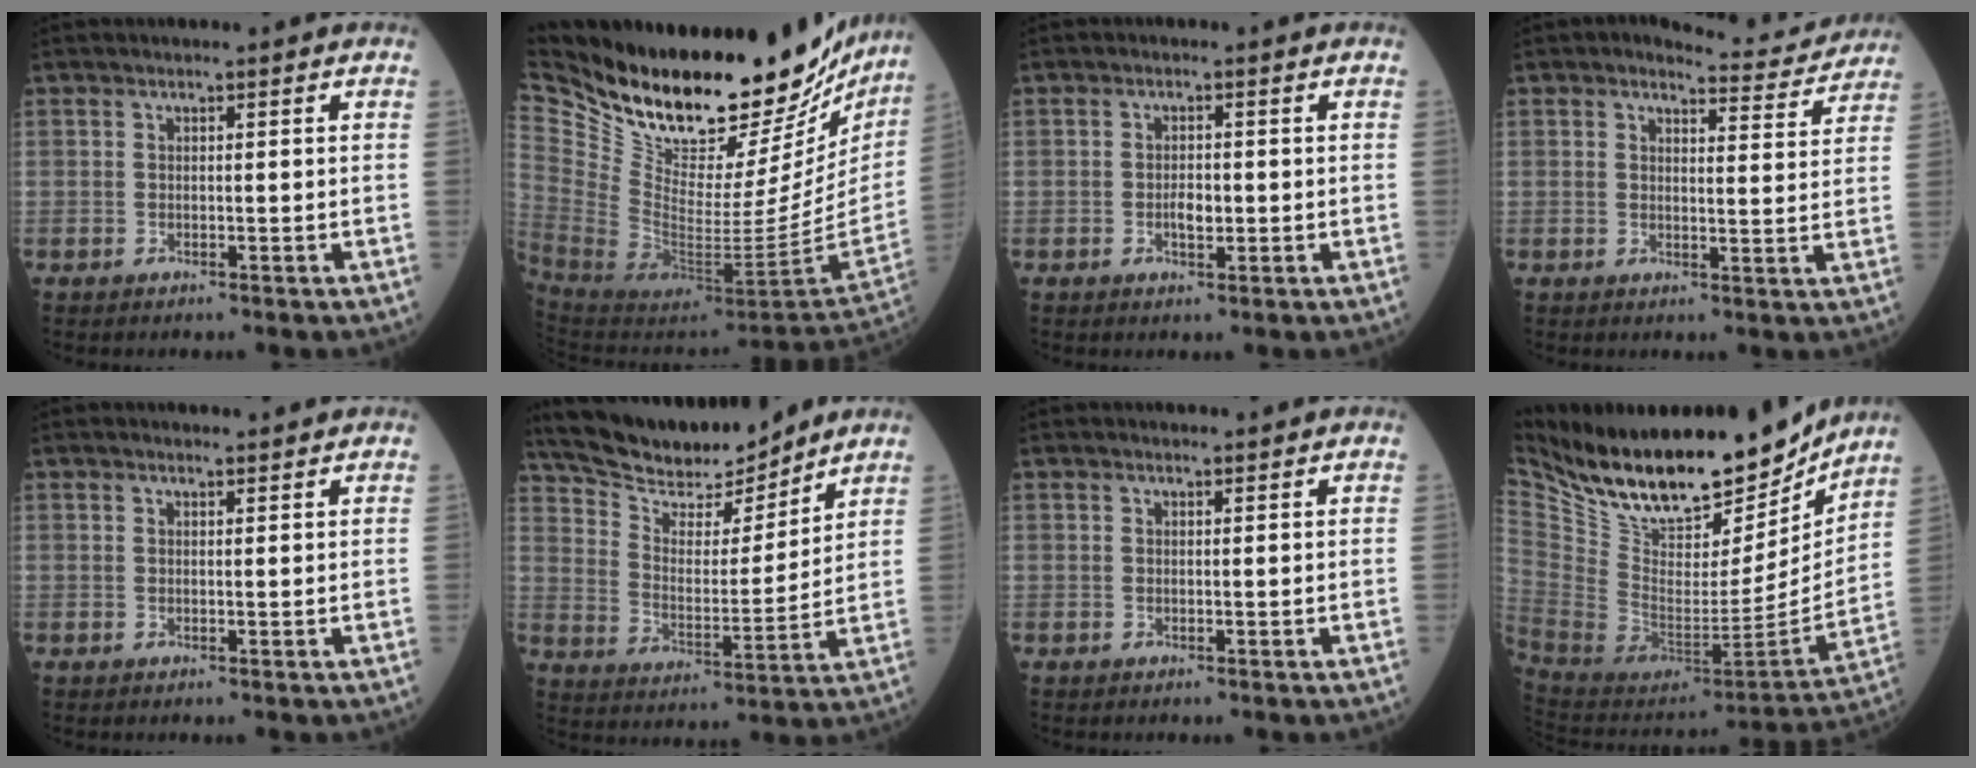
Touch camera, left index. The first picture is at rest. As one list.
[{"total": 39.1, "force": [32.2, 12.8, 18.1], "torque": [-0.353, -0.083, 0.480]}, {"total": 2.1, "force": [-0.4, 1.0, 1.8], "torque": [-0.034, 0.001, -0.006]}, {"total": 5.4, "force": [5.3, 1.0, 0.1], "torque": [-0.010, -0.008, 0.061]}, {"total": 1.6, "force": [1.6, 0.0, 0.1], "torque": [-0.009, 0.000, 0.023]}, {"total": 15.2, "force": [13.7, 3.4, 5.6], "torque": [-0.105, 0.003, 0.240]}, {"total": 0.8, "force": [0.8, -0.1, 0.0], "torque": [-0.007, -0.002, 0.012]}, {"total": 24.6, "force": [20.0, 8.4, 11.7], "torque": [-0.219, -0.025, 0.329]}]